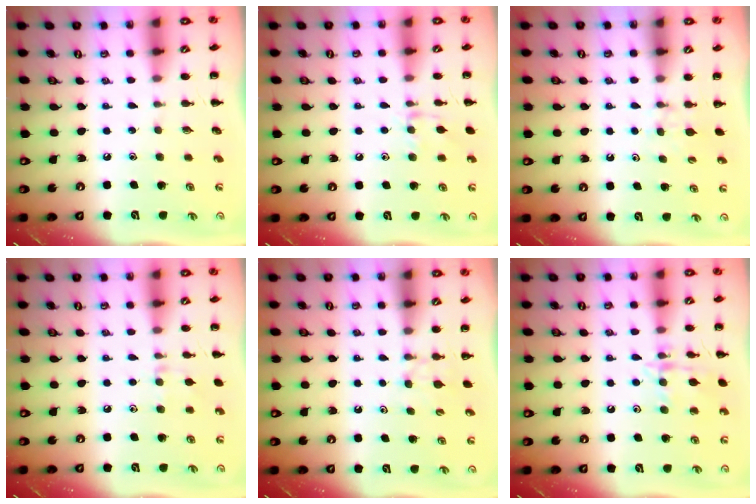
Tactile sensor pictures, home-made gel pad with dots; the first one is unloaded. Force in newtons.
{"total": 7.6, "press": 7.5, "slide": 1.0}
{"total": 4.3, "press": 4.1, "slide": 1.4}
{"total": 6.9, "press": 6.5, "slide": 2.3}
{"total": 3.7, "press": 3.5, "slide": 1.2}
{"total": 12.2, "press": 12.1, "slide": 0.8}